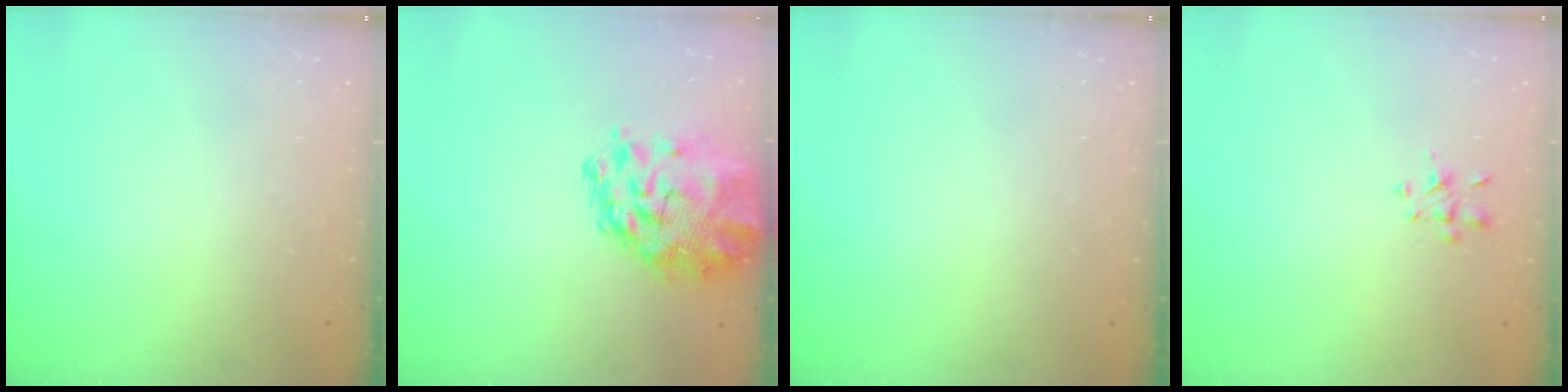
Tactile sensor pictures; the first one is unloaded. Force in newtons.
{"total": 3.8, "press": 3.5, "slide": 1.3}
{"total": 0.0}
{"total": 2.7, "press": 2.5, "slide": 1.0}